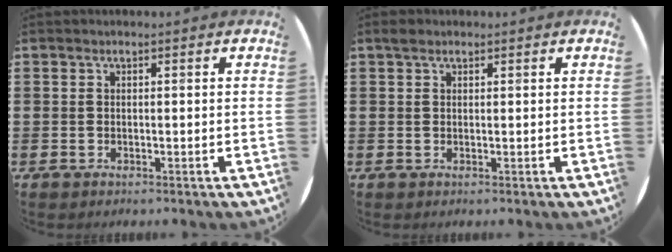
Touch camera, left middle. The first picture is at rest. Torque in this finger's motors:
{"motor_torque": [0.44, -0.33, 0.01, 0.03]}